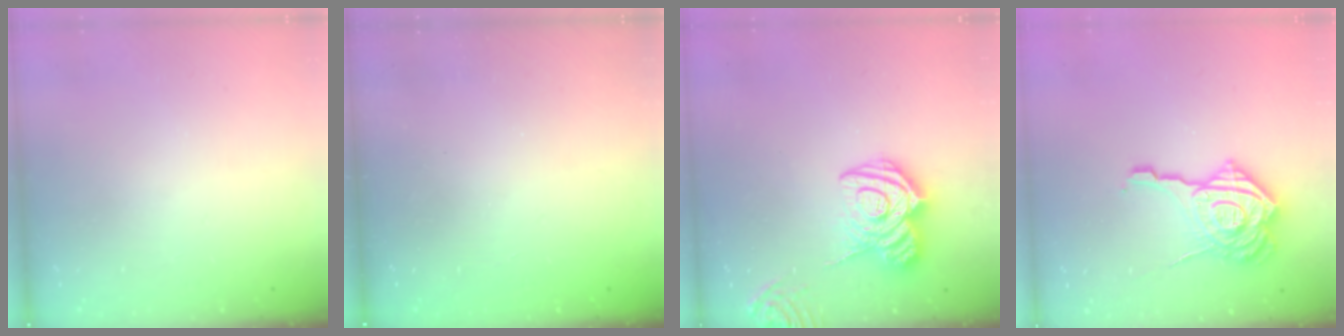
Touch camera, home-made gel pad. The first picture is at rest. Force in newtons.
{"total": 2.4, "press": 2.3, "slide": 0.8}
{"total": 16.0, "press": 15.9, "slide": 1.7}
{"total": 18.9, "press": 18.8, "slide": 1.9}